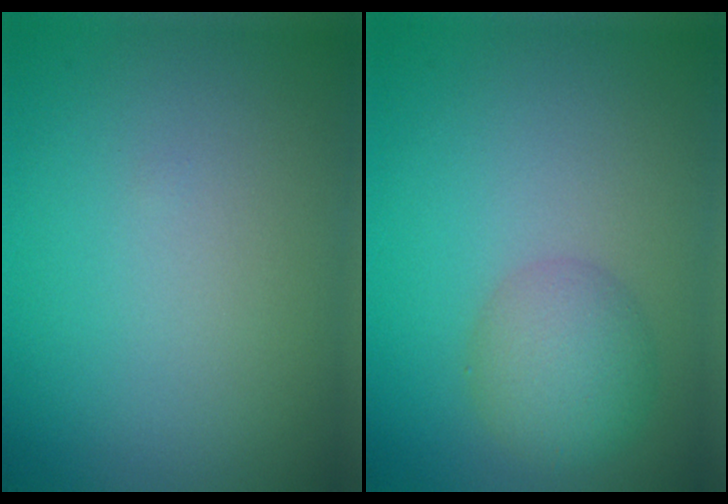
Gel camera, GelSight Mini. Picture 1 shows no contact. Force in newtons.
{"total": 3.5, "press": 3.5, "slide": 0.1}